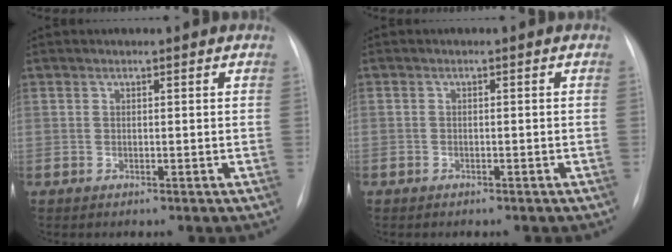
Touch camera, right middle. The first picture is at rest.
{"total": 0.6, "force": [-0.5, 0.4, 0.2], "torque": [-0.009, 0.002, -0.008]}